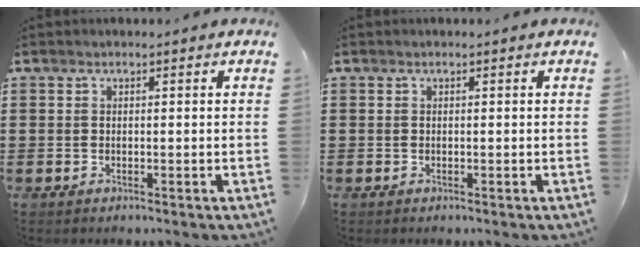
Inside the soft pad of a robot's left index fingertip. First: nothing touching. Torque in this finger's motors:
{"motor_torque": [-0.01, 0.08, 0.00, 0.00]}